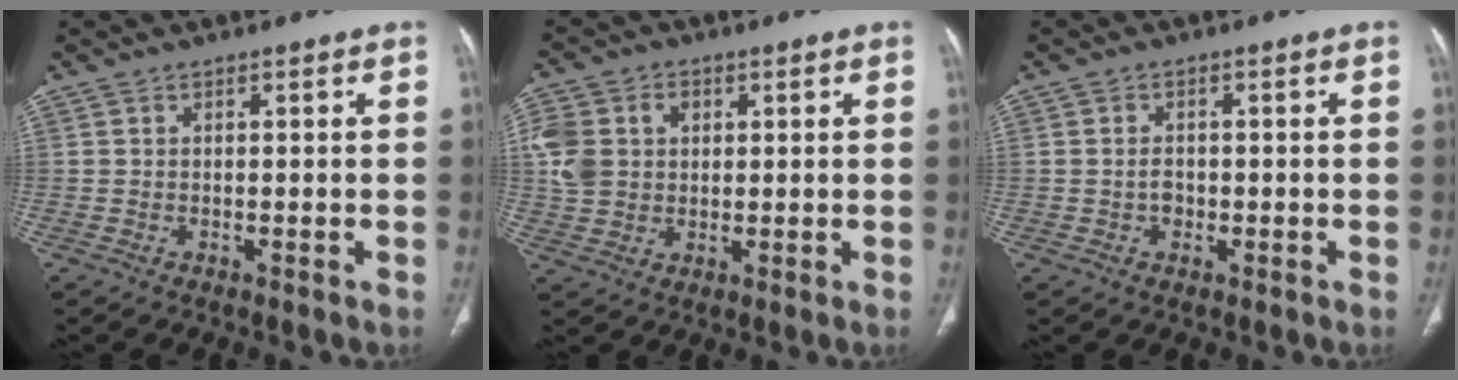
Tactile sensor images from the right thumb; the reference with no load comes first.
{"total": 10.3, "force": [1.9, 8.4, 5.8], "torque": [-0.117, 0.009, 0.038]}
{"total": 2.2, "force": [-0.4, 1.7, 1.3], "torque": [-0.019, 0.007, -0.008]}